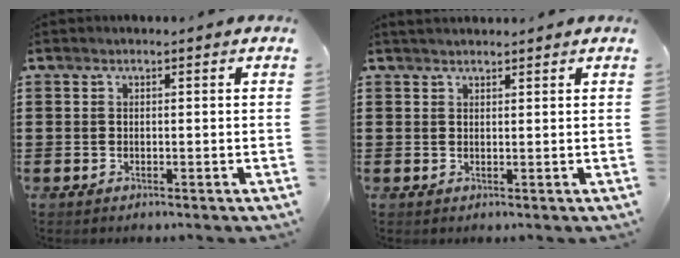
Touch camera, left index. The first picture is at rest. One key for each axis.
{"total": 1.2, "fx": 1.2, "fy": 0.3, "fz": 0.1, "tx": -0.004, "ty": 0.000, "tz": 0.024}